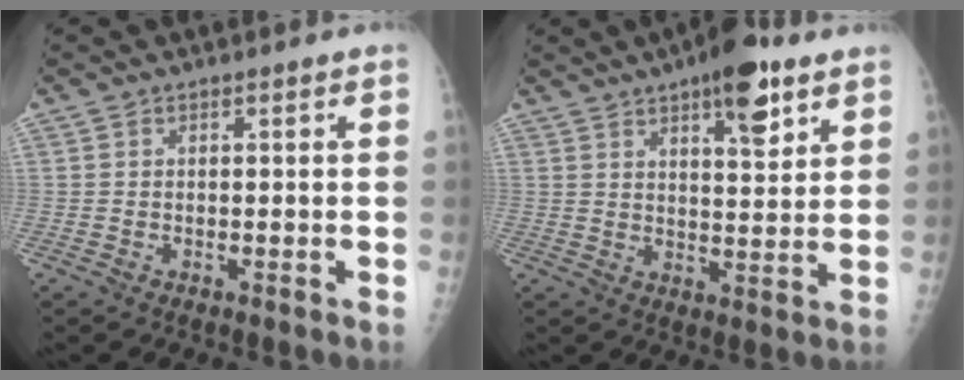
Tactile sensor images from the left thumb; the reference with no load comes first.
{"total": 10.8, "force": [6.3, 3.7, 8.0], "torque": [-0.094, -0.030, 0.089]}